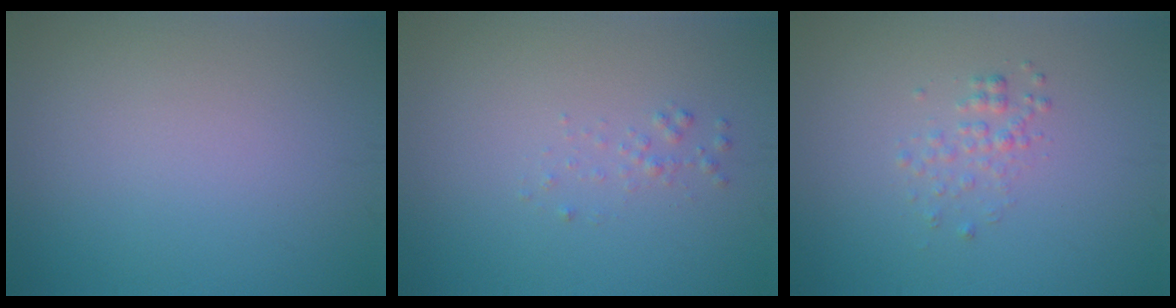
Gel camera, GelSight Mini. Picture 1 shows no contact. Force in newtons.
{"total": 0.8, "press": 0.8, "slide": 0.1}
{"total": 1.4, "press": 1.4, "slide": 0.1}